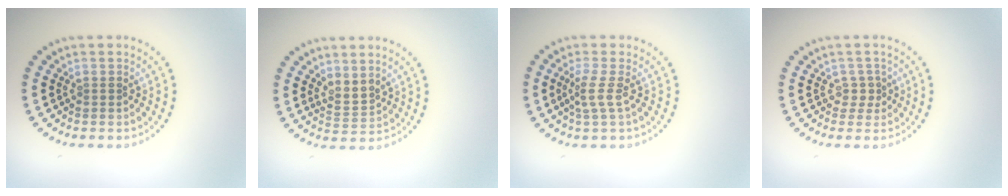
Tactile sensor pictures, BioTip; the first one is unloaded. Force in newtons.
{"total": 2.0, "press": 1.5, "slide": 1.3}
{"total": 1.9, "press": 1.4, "slide": 1.3}
{"total": 1.3, "press": 0.9, "slide": 0.9}